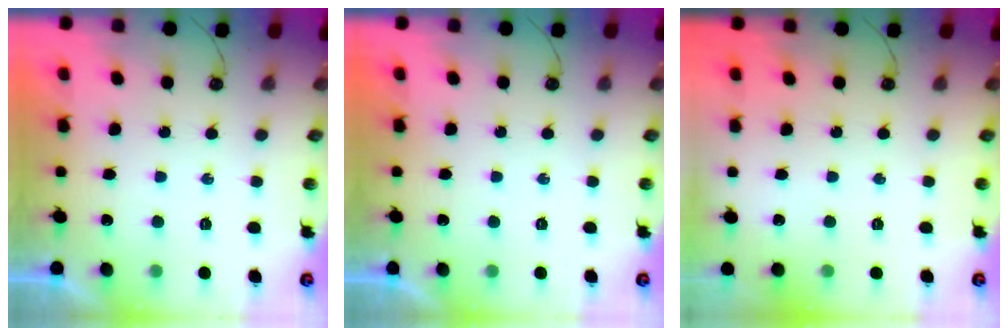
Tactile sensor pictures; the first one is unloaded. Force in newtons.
{"total": 0.0}
{"total": 0.0}